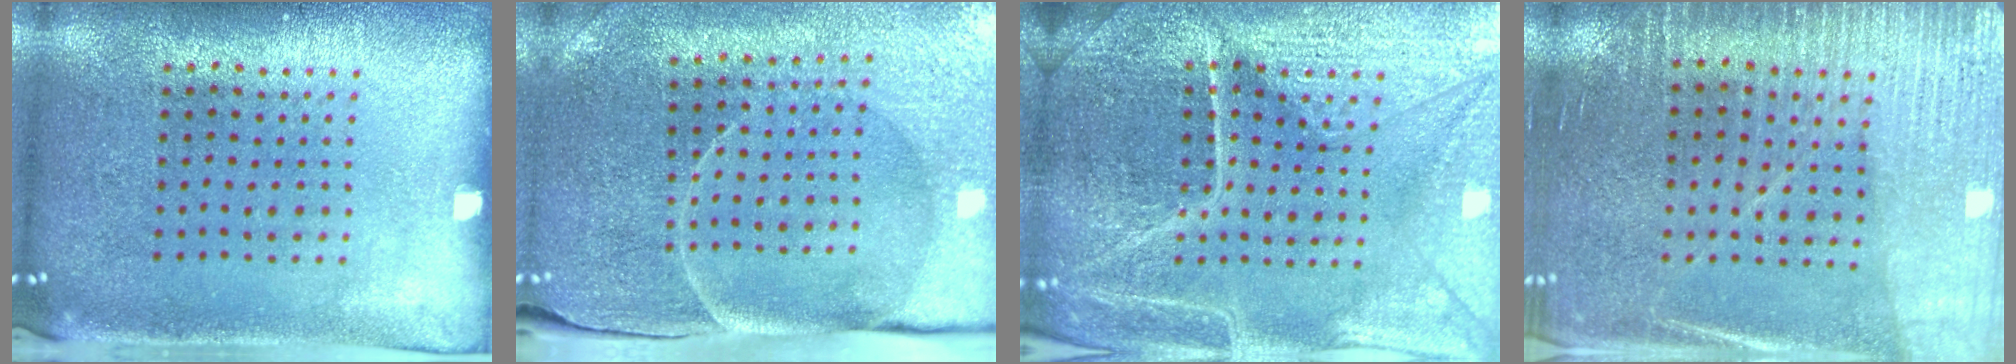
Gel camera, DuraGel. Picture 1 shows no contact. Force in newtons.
{"total": 3.6, "press": 3.6, "slide": 0.6}
{"total": 5.2, "press": 4.9, "slide": 2.0}
{"total": 3.0, "press": 2.9, "slide": 0.7}